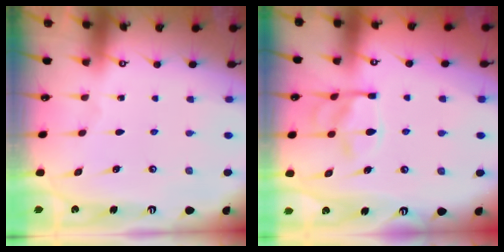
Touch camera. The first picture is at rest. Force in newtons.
{"total": 13.6, "press": 13.5, "slide": 1.5}